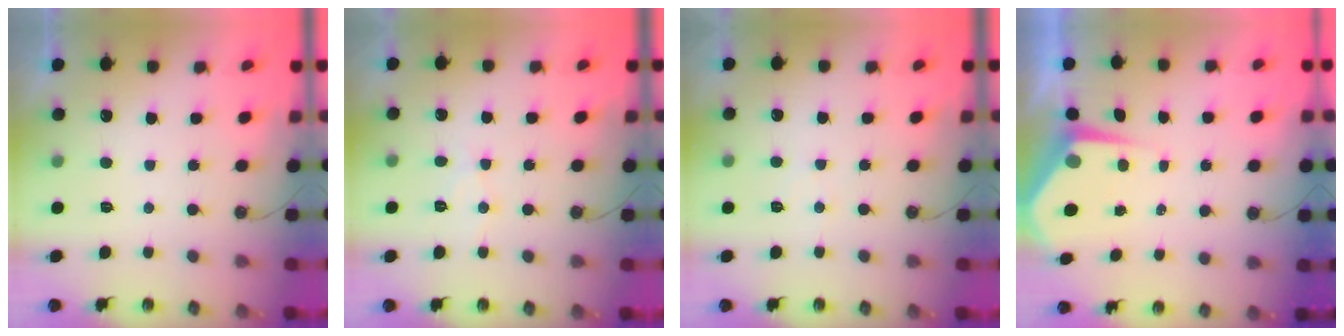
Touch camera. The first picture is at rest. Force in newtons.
{"total": 6.8, "press": 6.8, "slide": 0.3}
{"total": 3.3, "press": 3.2, "slide": 0.4}
{"total": 5.1, "press": 5.1, "slide": 0.5}